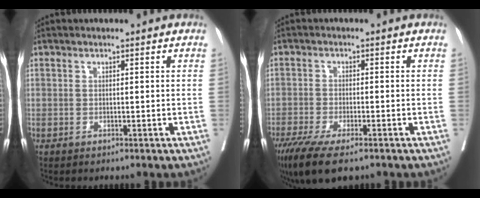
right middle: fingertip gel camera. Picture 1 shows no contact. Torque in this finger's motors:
{"motor_torque": [1.02, -0.95, 0.37, 0.11]}